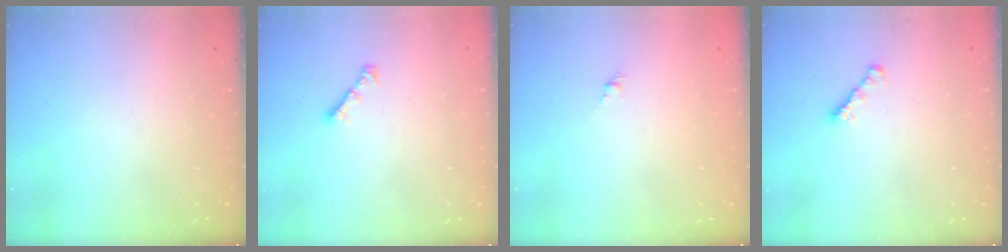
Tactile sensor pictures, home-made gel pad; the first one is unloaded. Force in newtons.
{"total": 3.0, "press": 2.9, "slide": 0.7}
{"total": 1.6, "press": 1.5, "slide": 0.5}
{"total": 1.8, "press": 1.7, "slide": 0.6}